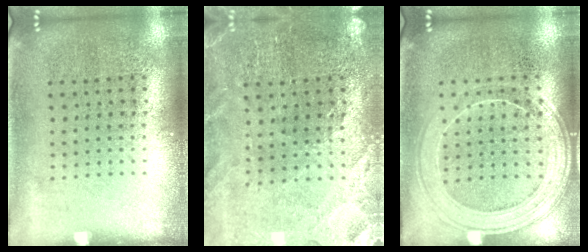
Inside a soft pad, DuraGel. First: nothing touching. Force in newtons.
{"total": 0.9, "press": 0.8, "slide": 0.2}
{"total": 1.6, "press": 1.5, "slide": 0.4}